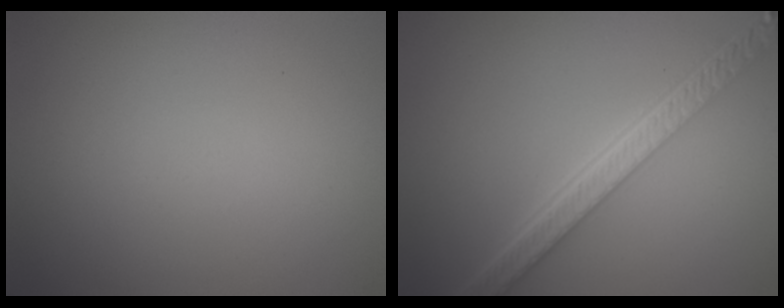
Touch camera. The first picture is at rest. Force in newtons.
{"total": 5.7, "press": 4.4, "slide": 3.7}